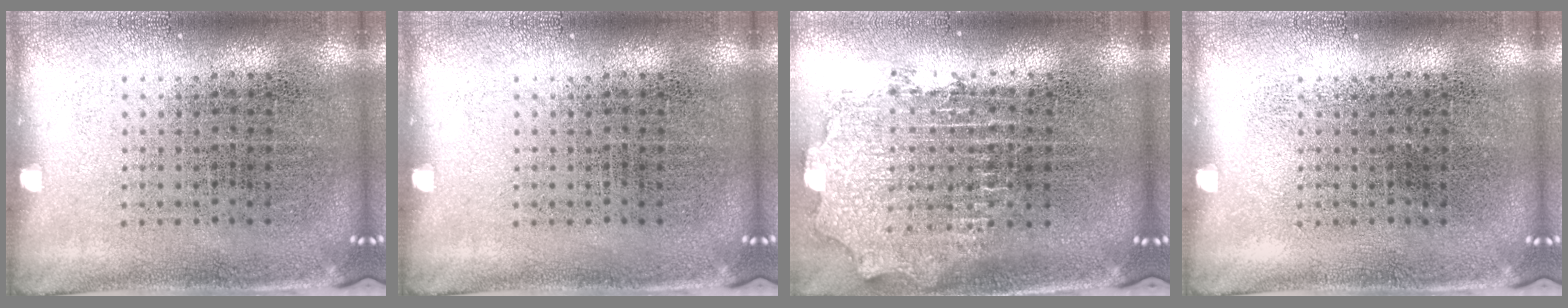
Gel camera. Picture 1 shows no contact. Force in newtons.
{"total": 0.0}
{"total": 2.1, "press": 1.6, "slide": 1.4}
{"total": 0.0}